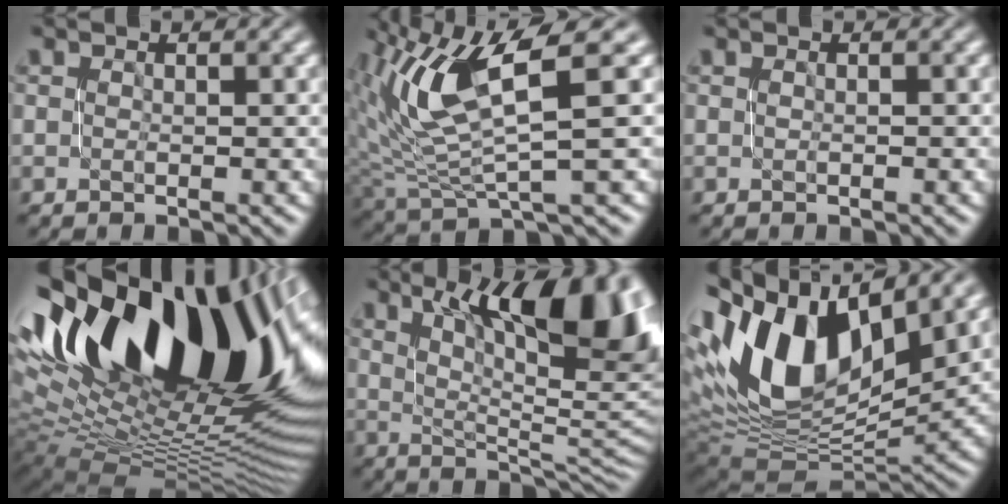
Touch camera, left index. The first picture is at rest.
{"total": 8.9, "force": [3.3, 2.4, 7.9], "torque": [-0.165, 0.003, 0.072]}
{"total": 0.0}
{"total": 20.4, "force": [7.2, 11.2, 15.5], "torque": [-0.274, 0.031, 0.122]}
{"total": 13.4, "force": [6.7, 4.3, 10.8], "torque": [-0.133, 0.002, 0.113]}
{"total": 14.7, "force": [4.6, 8.3, 11.3], "torque": [-0.229, 0.016, 0.080]}